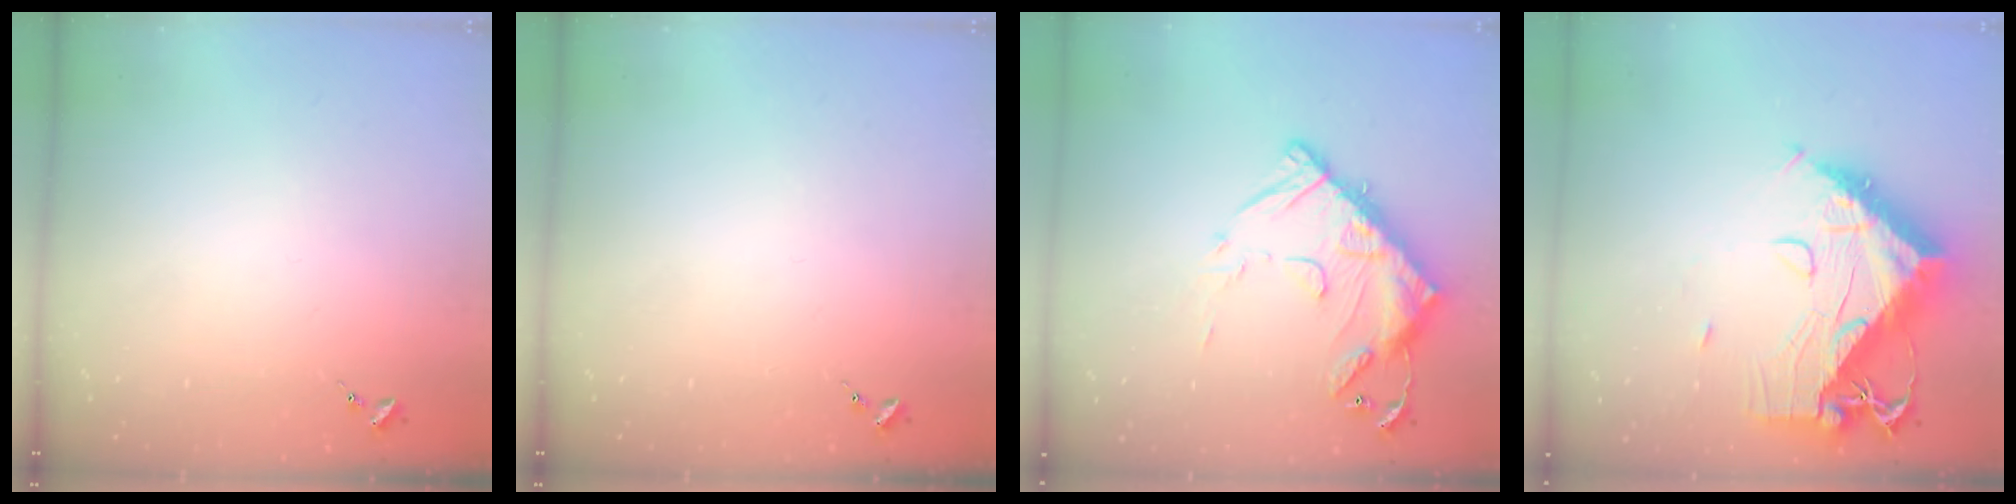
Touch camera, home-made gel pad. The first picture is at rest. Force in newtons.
{"total": 0.0}
{"total": 16.8, "press": 16.7, "slide": 1.2}
{"total": 18.2, "press": 18.1, "slide": 1.9}